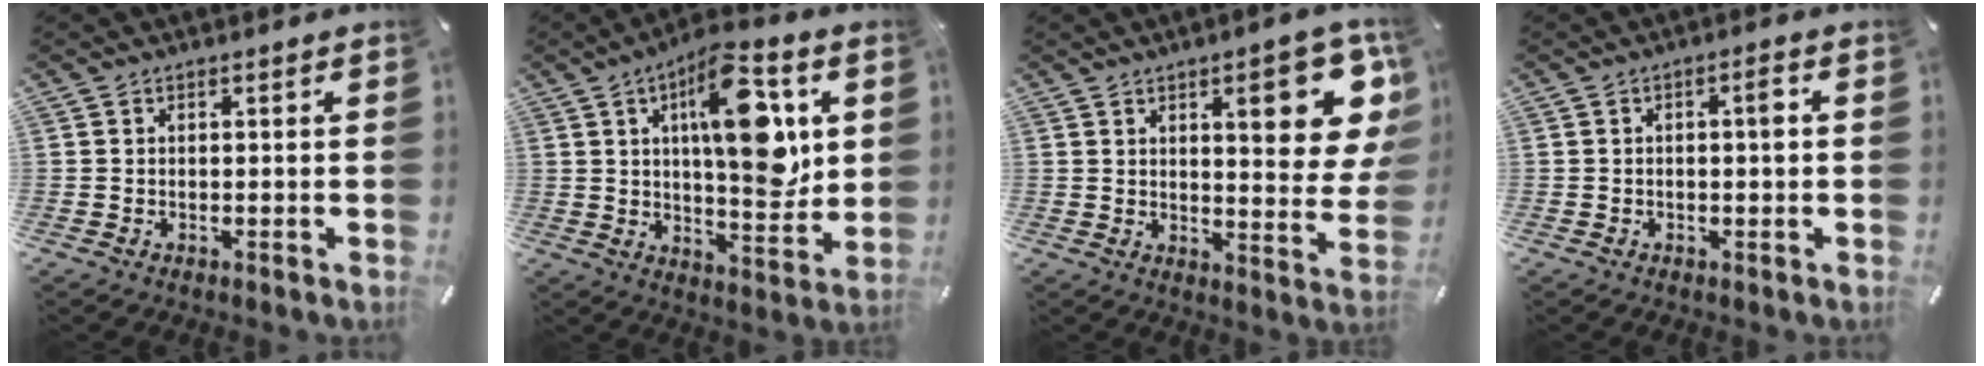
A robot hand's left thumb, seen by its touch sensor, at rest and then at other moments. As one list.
[{"total": 18.7, "force": [6.0, 7.8, 15.9], "torque": [-0.243, -0.022, 0.089]}, {"total": 16.4, "force": [7.3, 5.5, 13.6], "torque": [-0.168, -0.041, 0.106]}, {"total": 3.0, "force": [0.1, 0.9, 2.8], "torque": [-0.038, 0.004, -0.006]}]